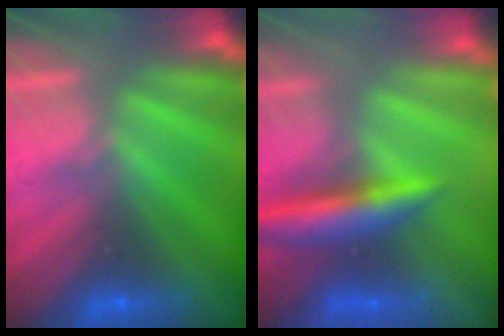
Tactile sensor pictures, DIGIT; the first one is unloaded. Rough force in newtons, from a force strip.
{"total": 6.3}